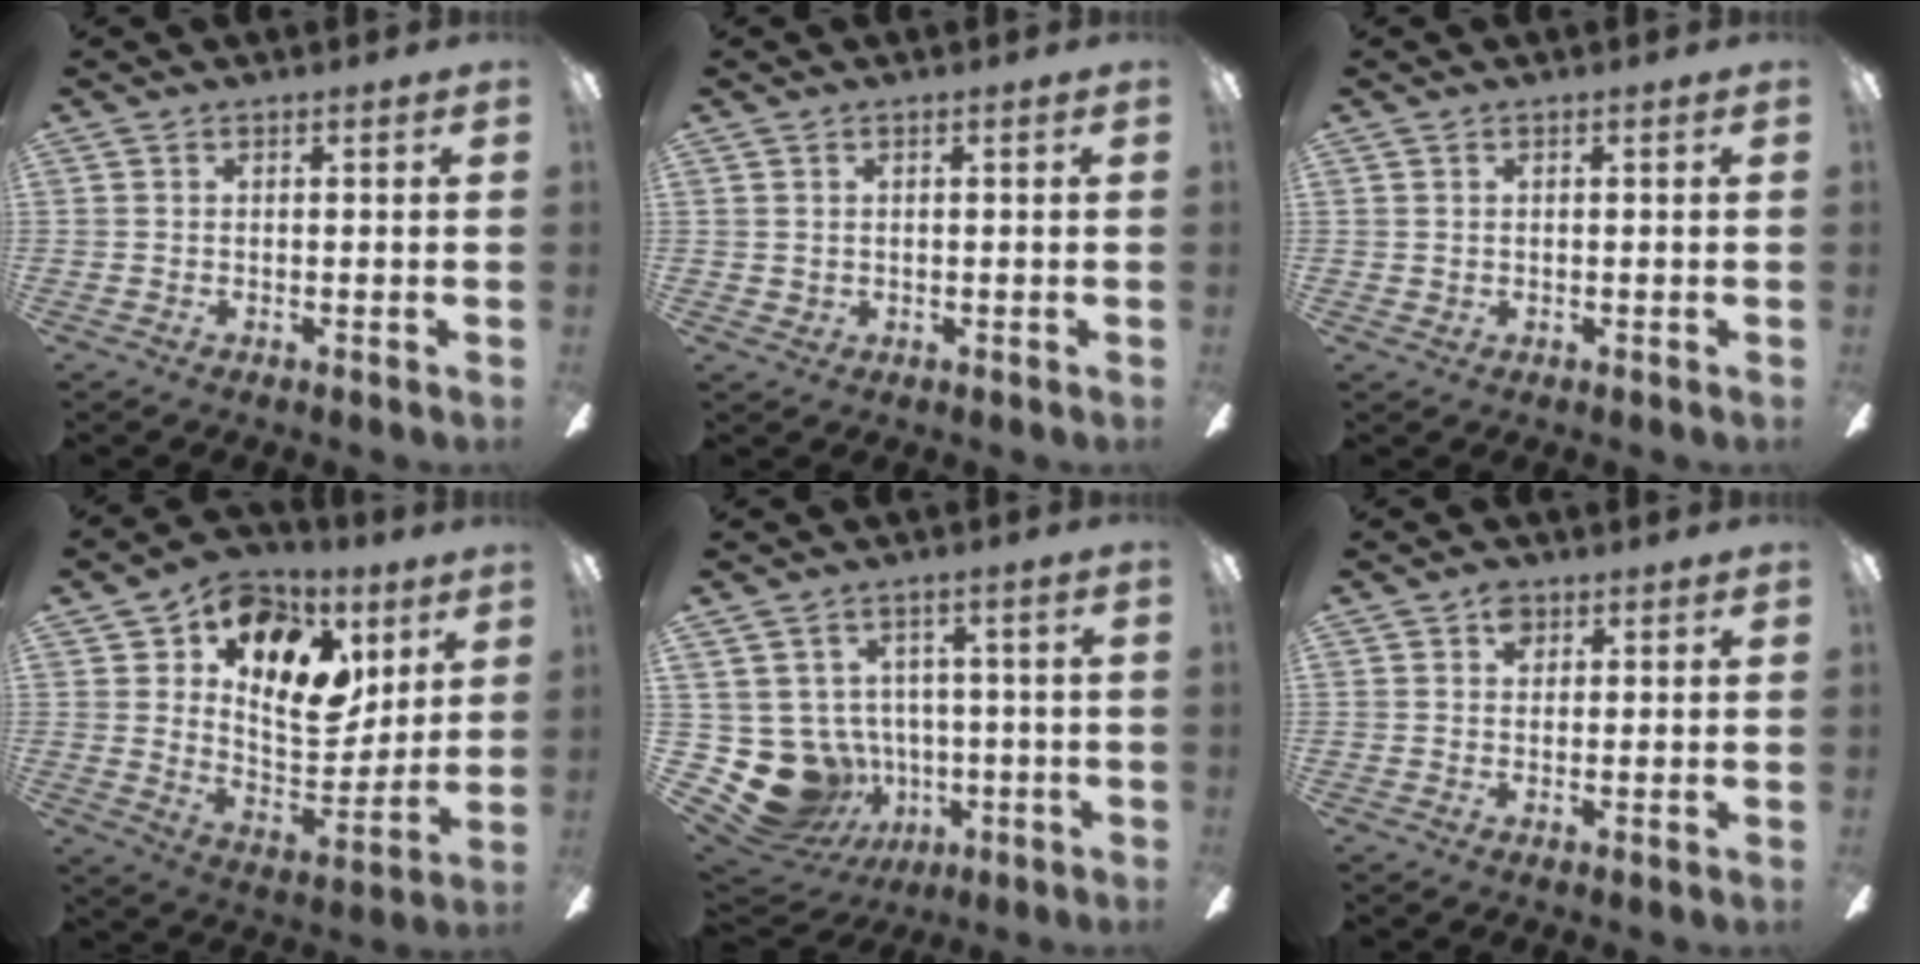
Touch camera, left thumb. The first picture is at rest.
{"total": 1.2, "force": [0.5, 1.0, 0.3], "torque": [-0.007, 0.005, 0.008]}
{"total": 0.8, "force": [0.3, 0.7, 0.3], "torque": [-0.005, 0.005, 0.003]}
{"total": 16.0, "force": [7.8, 9.4, 10.3], "torque": [-0.154, -0.034, 0.138]}
{"total": 13.6, "force": [-3.5, 12.0, 5.3], "torque": [-0.135, 0.010, -0.041]}
{"total": 3.2, "force": [1.5, 2.3, 1.7], "torque": [-0.020, -0.001, 0.024]}